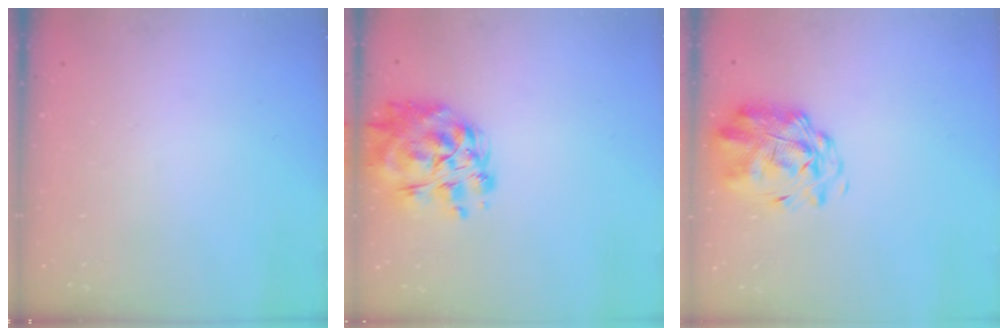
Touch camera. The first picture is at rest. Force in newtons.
{"total": 13.2, "press": 12.5, "slide": 4.2}
{"total": 2.7, "press": 2.3, "slide": 1.5}